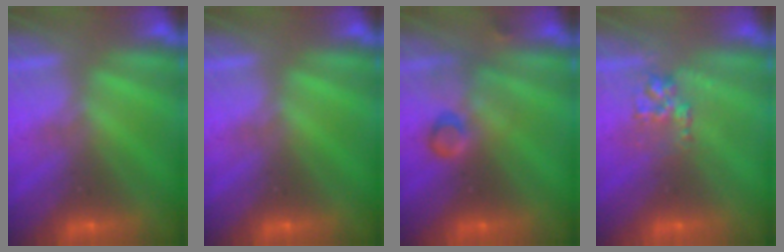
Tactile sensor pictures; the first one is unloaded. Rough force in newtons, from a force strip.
{"total": 0.0}
{"total": 2.8}
{"total": 2.8}